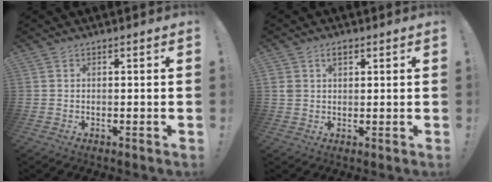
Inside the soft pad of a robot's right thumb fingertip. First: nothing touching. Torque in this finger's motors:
{"motor_torque": [-0.20, 0.19, 0.24, 0.11, 0.00]}